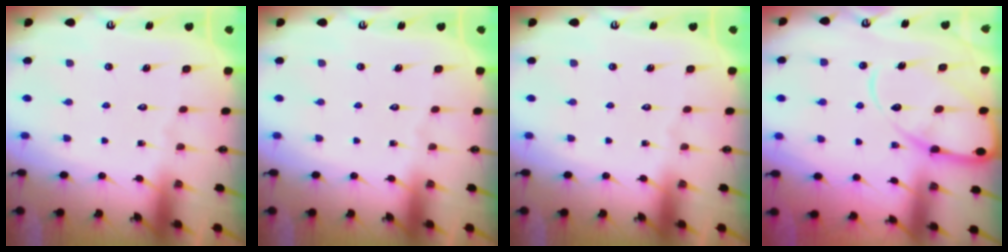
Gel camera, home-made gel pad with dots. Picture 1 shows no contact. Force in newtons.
{"total": 0.0}
{"total": 0.0}
{"total": 12.5, "press": 12.4, "slide": 1.2}